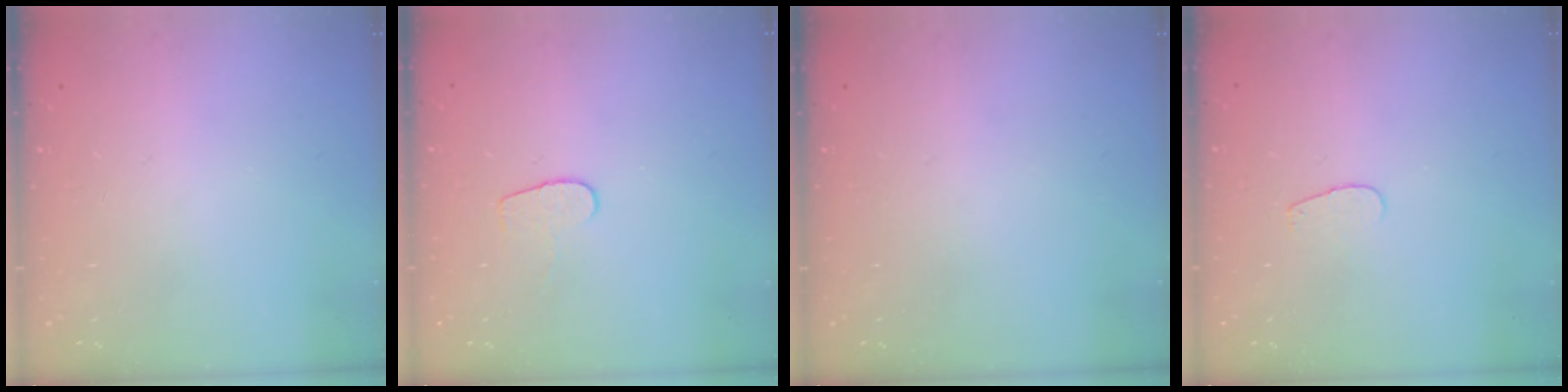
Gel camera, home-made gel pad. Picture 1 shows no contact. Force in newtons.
{"total": 5.4, "press": 5.4, "slide": 0.6}
{"total": 0.0}
{"total": 2.8, "press": 2.8, "slide": 0.2}